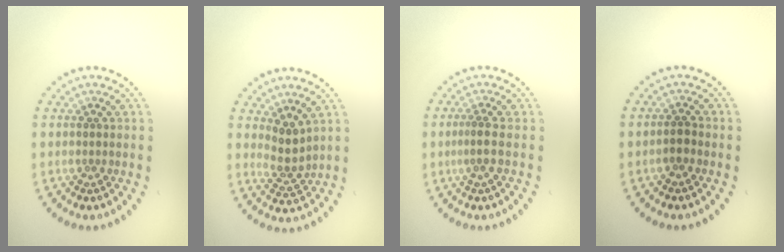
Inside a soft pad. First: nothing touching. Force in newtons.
{"total": 2.2, "press": 1.7, "slide": 1.5}
{"total": 1.3, "press": 1.0, "slide": 0.9}
{"total": 1.2, "press": 0.9, "slide": 0.7}